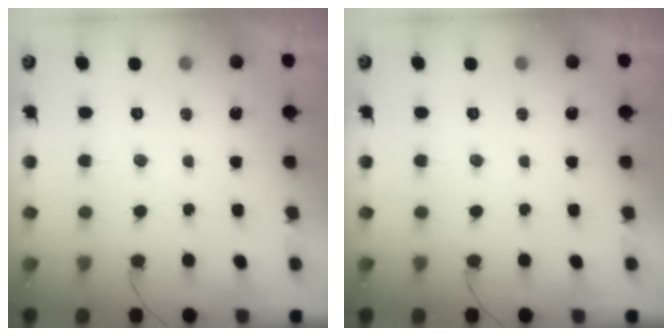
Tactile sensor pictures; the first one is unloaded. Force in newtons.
{"total": 0.0}